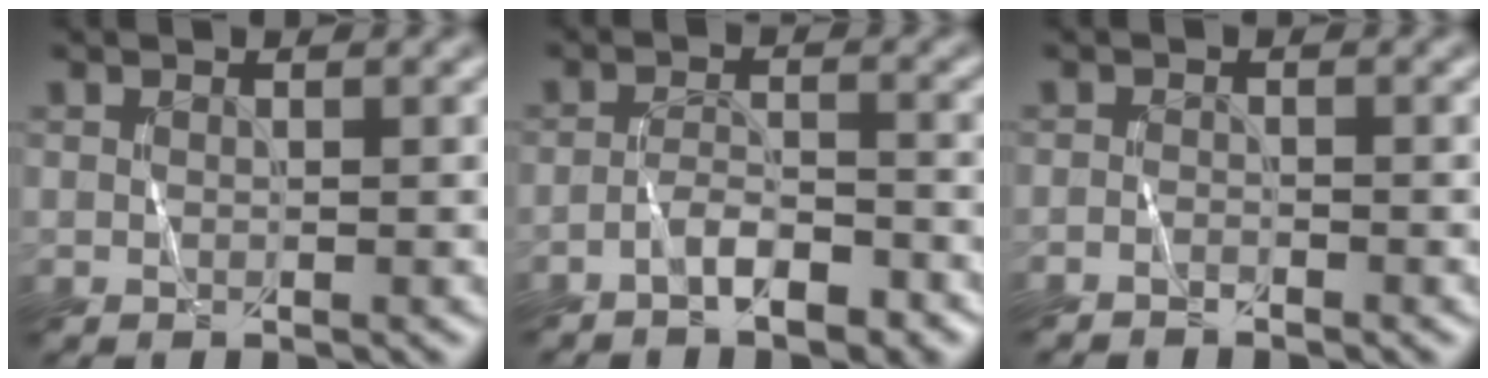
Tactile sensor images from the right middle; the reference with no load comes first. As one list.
[{"total": 3.0, "force": [-2.4, 0.8, 1.7], "torque": [-0.029, 0.006, -0.042]}, {"total": 1.1, "force": [-1.1, -0.1, -0.2], "torque": [0.004, 0.000, -0.021]}]